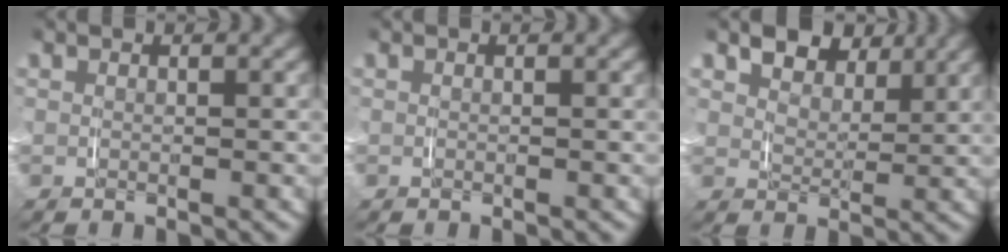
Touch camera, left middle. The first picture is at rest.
{"total": 0.0}
{"total": 4.7, "force": [3.0, 2.8, 2.3], "torque": [-0.045, 0.001, 0.042]}